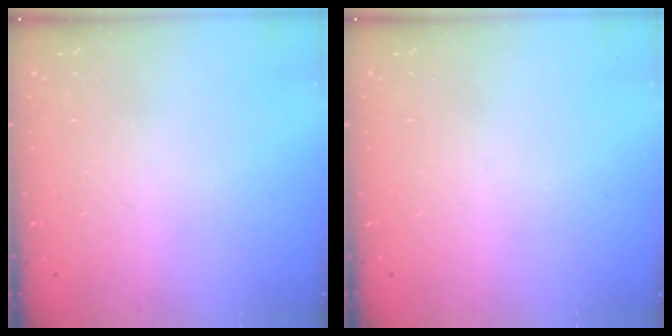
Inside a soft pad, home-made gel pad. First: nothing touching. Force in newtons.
{"total": 0.0}